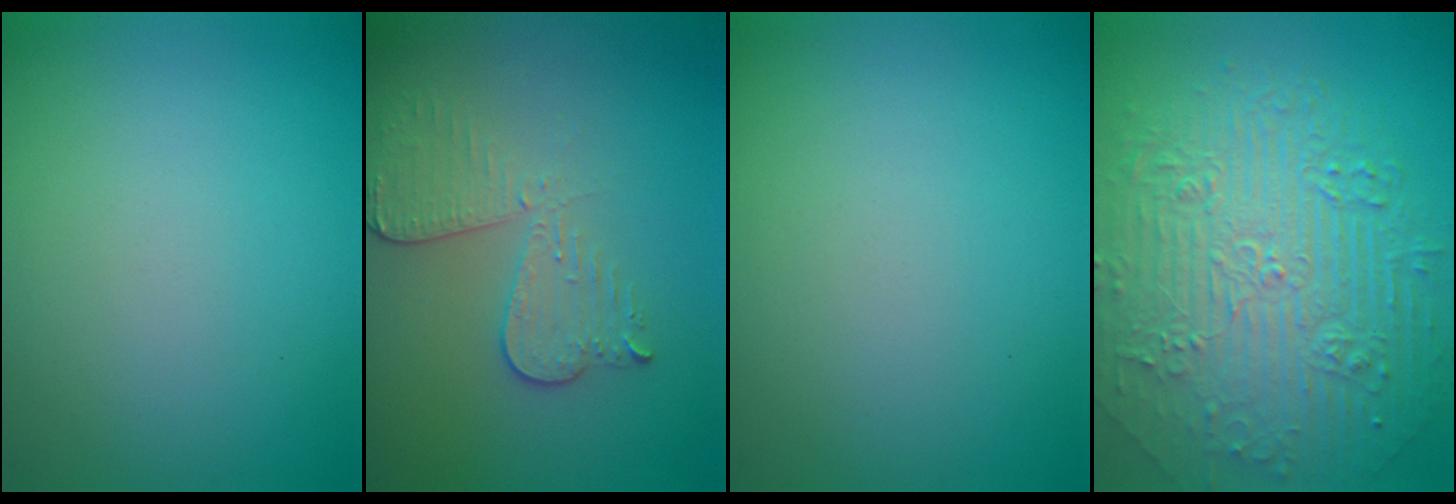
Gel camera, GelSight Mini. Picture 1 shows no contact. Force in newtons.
{"total": 3.4, "press": 3.0, "slide": 1.5}
{"total": 0.0}
{"total": 10.6, "press": 7.0, "slide": 7.9}